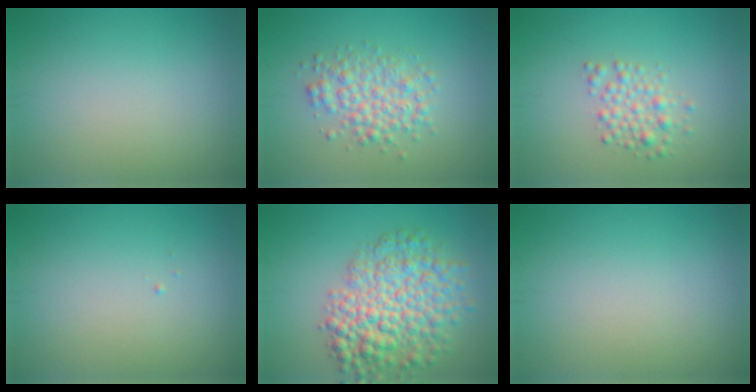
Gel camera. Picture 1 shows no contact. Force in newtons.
{"total": 3.7, "press": 3.7, "slide": 0.0}
{"total": 2.3, "press": 2.3, "slide": 0.0}
{"total": 0.0}
{"total": 7.4, "press": 7.4, "slide": 0.2}
{"total": 0.0}